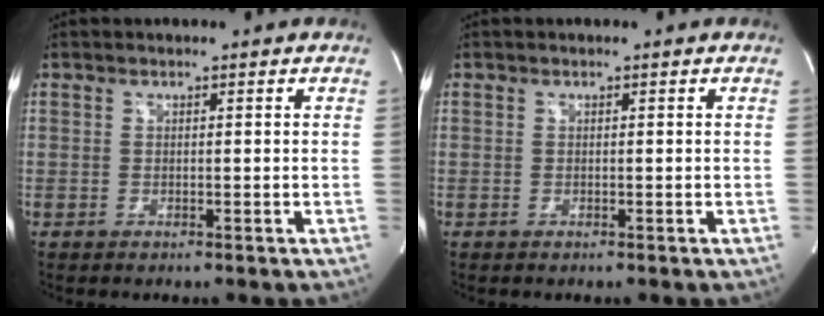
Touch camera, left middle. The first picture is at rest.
{"total": 0.0}